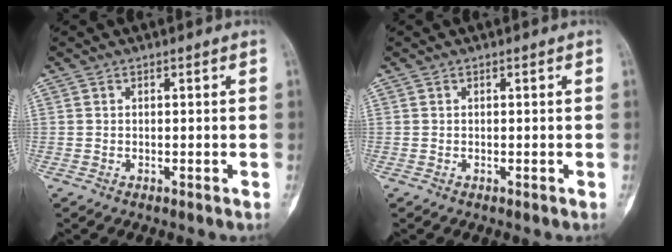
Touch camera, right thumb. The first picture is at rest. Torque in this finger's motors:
{"motor_torque": [0.02, 0.01, -0.01, 0.00, 0.02]}